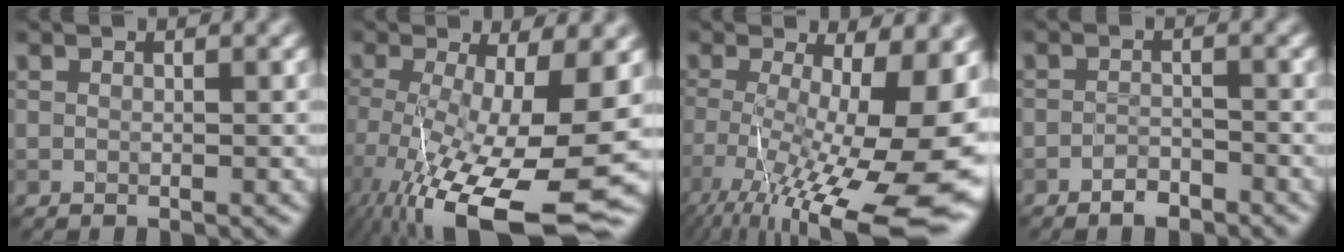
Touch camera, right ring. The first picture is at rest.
{"total": 14.3, "force": [-4.1, 4.6, 13.0], "torque": [-0.234, -0.043, -0.053]}
{"total": 18.5, "force": [-5.1, 6.1, 16.7], "torque": [-0.244, -0.029, -0.068]}
{"total": 1.8, "force": [-1.5, 0.6, 0.6], "torque": [-0.010, 0.003, -0.032]}